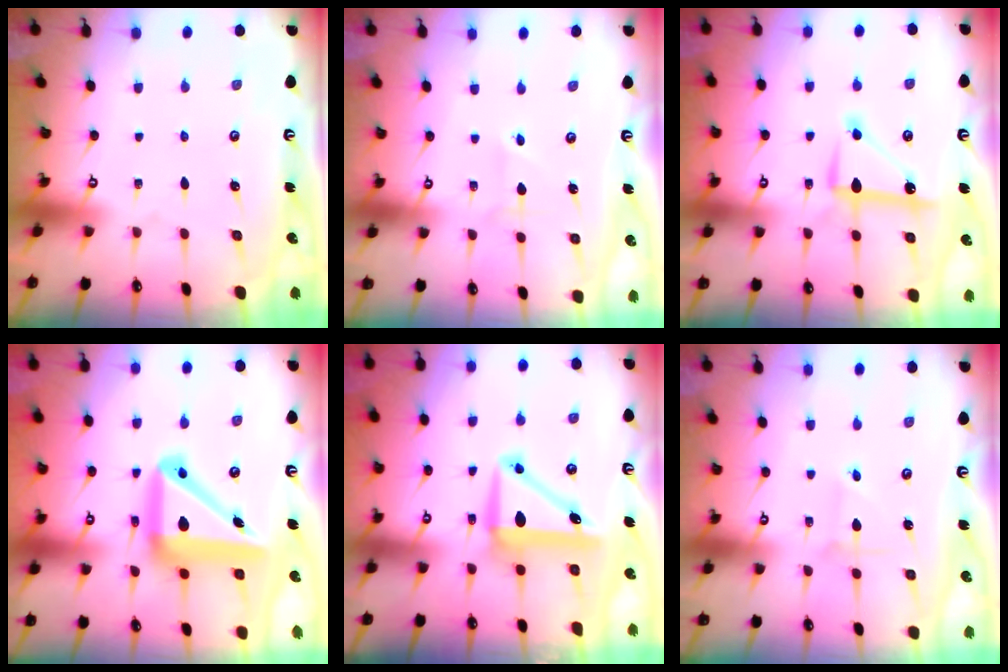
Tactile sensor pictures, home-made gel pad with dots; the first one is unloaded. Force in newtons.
{"total": 3.6, "press": 3.6, "slide": 0.5}
{"total": 9.4, "press": 9.4, "slide": 0.4}
{"total": 18.7, "press": 18.5, "slide": 2.9}
{"total": 8.8, "press": 8.6, "slide": 1.7}
{"total": 2.4, "press": 2.4, "slide": 0.2}